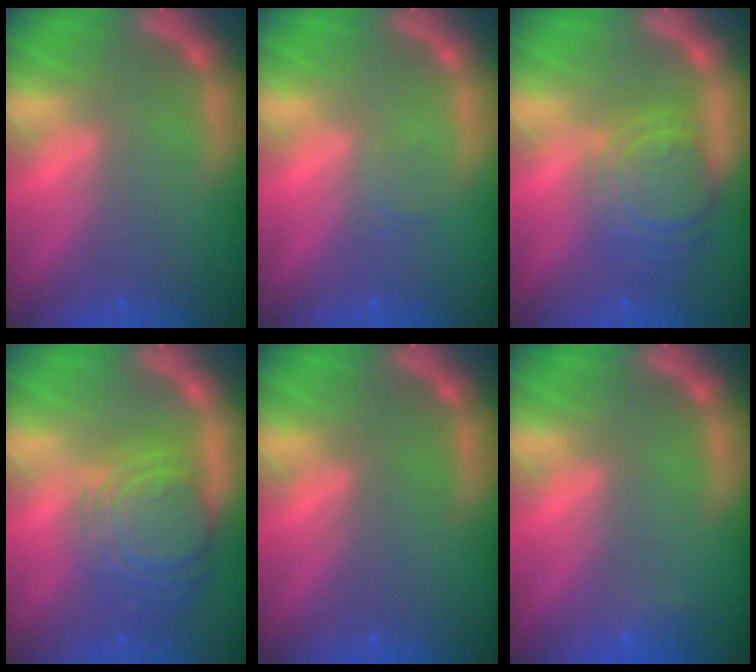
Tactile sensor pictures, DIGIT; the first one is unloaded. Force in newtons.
{"total": 1.0}
{"total": 7.1}
{"total": 9.1}
{"total": 0.0}
{"total": 1.4}